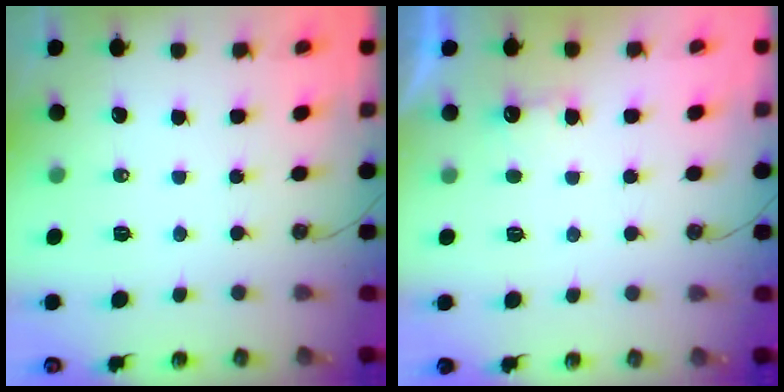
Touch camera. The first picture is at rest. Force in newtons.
{"total": 2.5, "press": 2.4, "slide": 1.0}